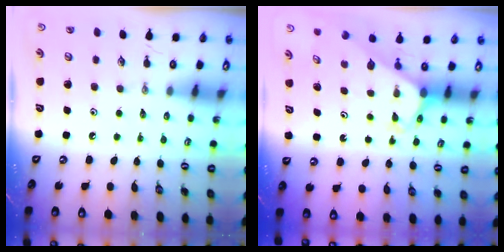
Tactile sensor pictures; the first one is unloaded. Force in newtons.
{"total": 2.7, "press": 2.7, "slide": 0.2}